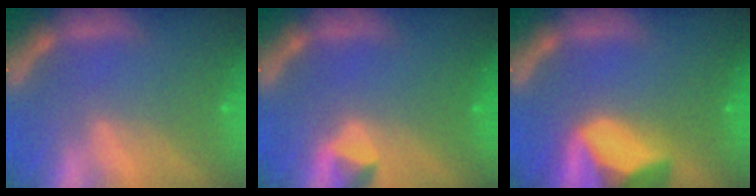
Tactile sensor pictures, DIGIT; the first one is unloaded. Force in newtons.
{"total": 1.4}
{"total": 8.9}